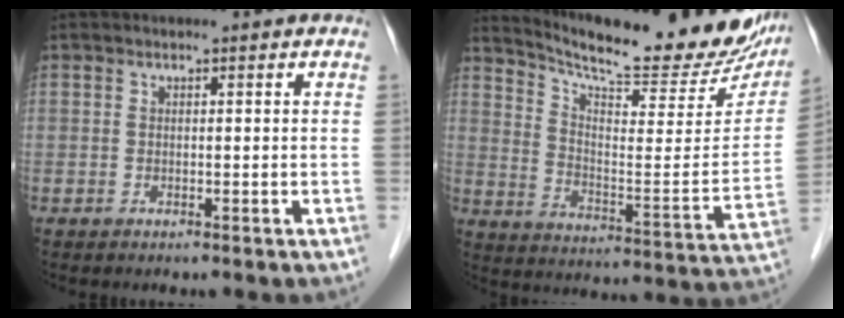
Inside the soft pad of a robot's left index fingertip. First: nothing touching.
{"total": 24.3, "force": [21.8, 4.0, 9.9], "torque": [-0.156, -0.061, 0.289]}